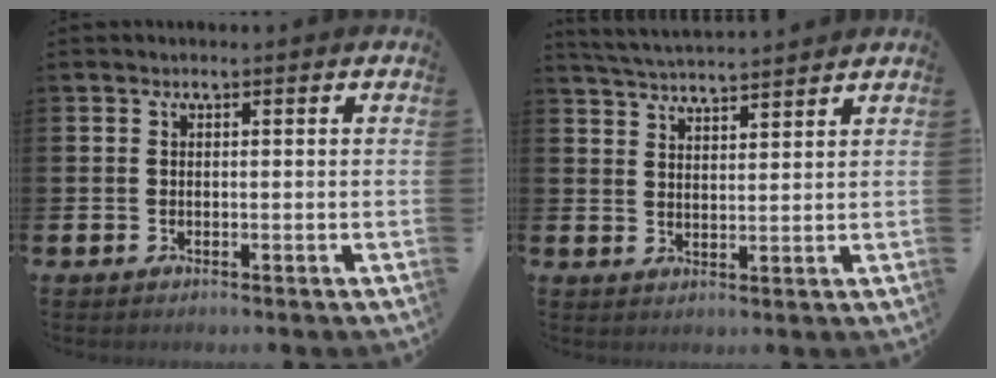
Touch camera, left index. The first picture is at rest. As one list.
[{"total": 4.3, "force": [4.3, -0.1, 0.3], "torque": [-0.026, -0.022, 0.078]}]